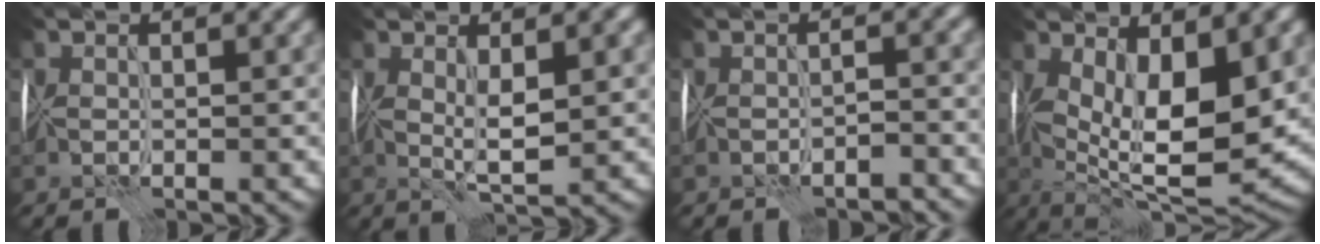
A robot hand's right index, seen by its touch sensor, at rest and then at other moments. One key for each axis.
{"total": 3.0, "fx": 0.7, "fy": 0.8, "fz": 2.9, "tx": -0.056, "ty": 0.001, "tz": 0.017}
{"total": 1.9, "fx": -1.7, "fy": 0.4, "fz": 0.8, "tx": -0.009, "ty": 0.007, "tz": -0.027}
{"total": 12.1, "fx": 1.0, "fy": 5.0, "fz": 10.9, "tx": -0.172, "ty": -0.012, "tz": 0.015}